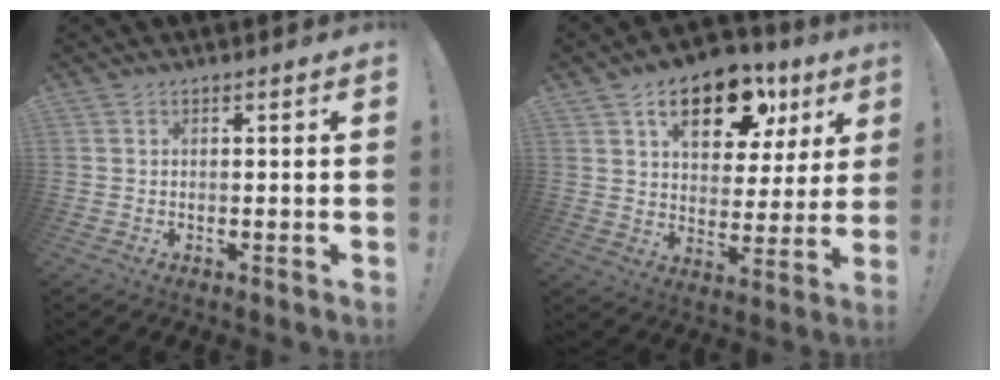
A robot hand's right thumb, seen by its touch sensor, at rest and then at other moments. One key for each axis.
{"total": 17.0, "fx": 9.4, "fy": 9.2, "fz": 10.9, "tx": -0.156, "ty": -0.042, "tz": 0.158}